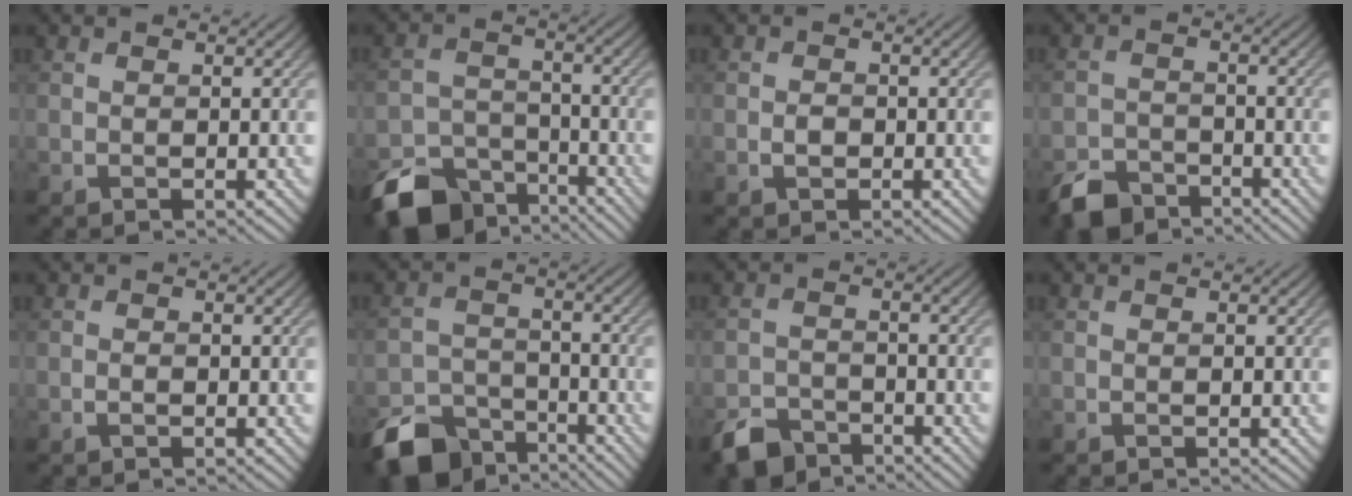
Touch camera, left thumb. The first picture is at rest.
{"total": 10.9, "force": [-7.9, 5.9, 4.7], "torque": [-0.096, -0.024, -0.137]}
{"total": 1.4, "force": [-0.5, 1.0, 0.8], "torque": [-0.015, -0.002, -0.012]}
{"total": 5.3, "force": [-4.4, 2.5, 1.7], "torque": [-0.035, -0.007, -0.089]}
{"total": 0.8, "force": [-0.4, 0.4, 0.5], "torque": [-0.012, -0.001, -0.007]}
{"total": 9.7, "force": [-7.3, 5.0, 4.0], "torque": [-0.083, -0.019, -0.131]}
{"total": 5.0, "force": [-4.1, 2.4, 1.6], "torque": [-0.033, -0.008, -0.084]}
{"total": 0.0}